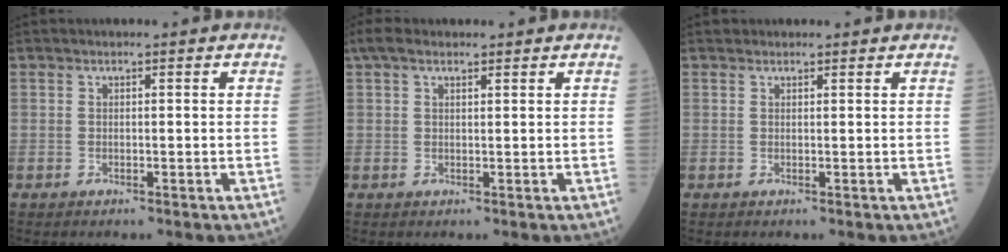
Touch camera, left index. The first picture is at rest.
{"total": 4.0, "force": [2.9, 1.4, 2.3], "torque": [-0.049, 0.034, 0.055]}
{"total": 1.1, "force": [0.9, 0.5, -0.2], "torque": [0.002, 0.007, 0.014]}